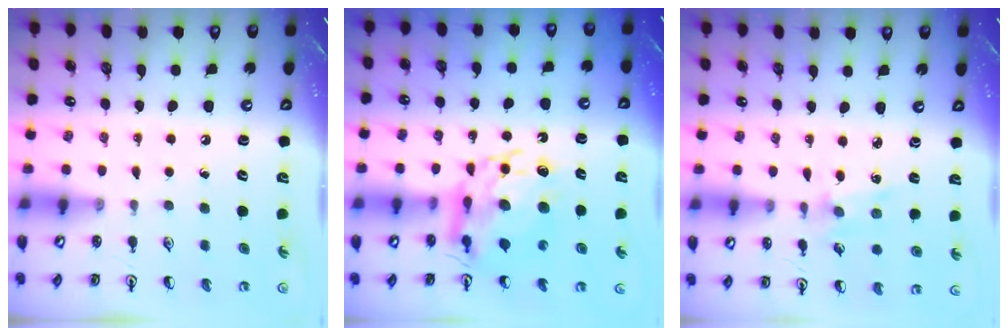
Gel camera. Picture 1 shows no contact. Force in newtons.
{"total": 13.4, "press": 13.4, "slide": 1.0}
{"total": 1.1, "press": 1.1, "slide": 0.1}